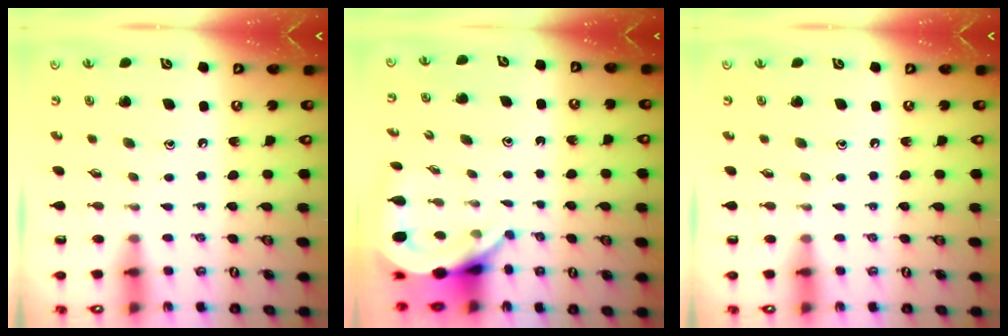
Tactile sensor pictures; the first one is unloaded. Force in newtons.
{"total": 5.6, "press": 5.6, "slide": 0.7}
{"total": 0.0}